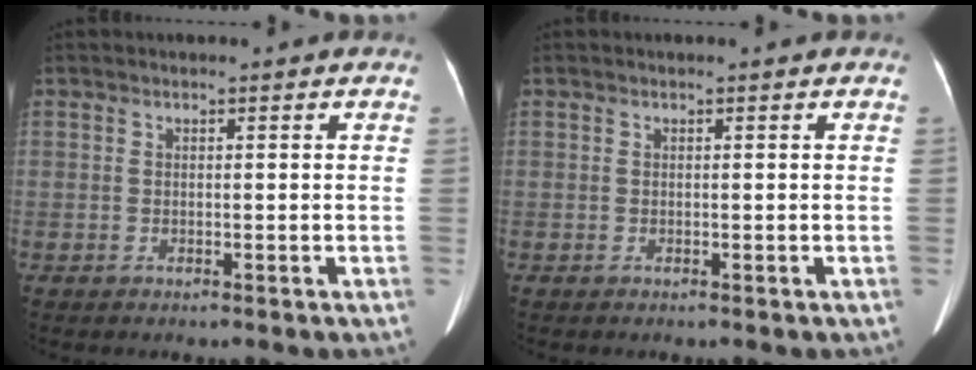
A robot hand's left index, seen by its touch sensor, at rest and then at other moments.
{"total": 0.0}